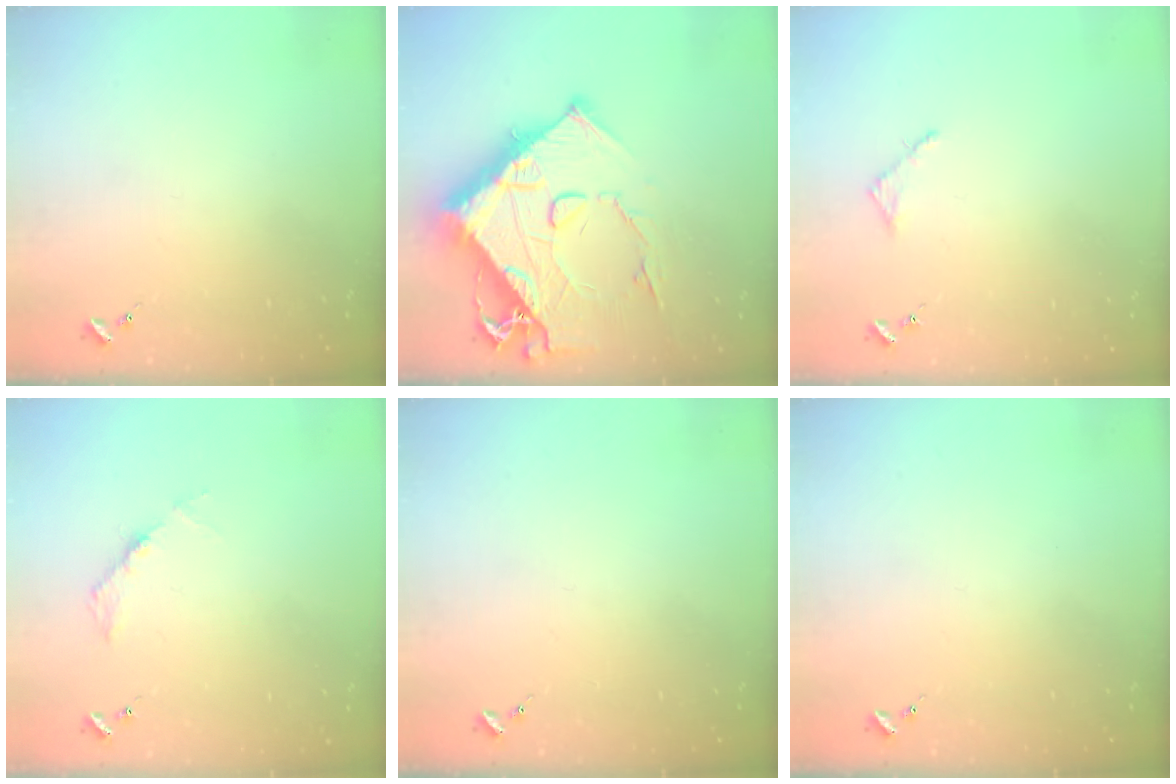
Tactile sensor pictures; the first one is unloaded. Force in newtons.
{"total": 19.8, "press": 19.7, "slide": 2.0}
{"total": 2.8, "press": 2.7, "slide": 0.3}
{"total": 3.6, "press": 3.6, "slide": 0.5}
{"total": 0.0}
{"total": 0.0}